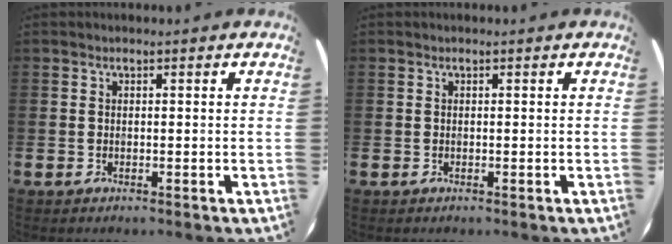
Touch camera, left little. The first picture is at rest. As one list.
[{"total": 0.0}]